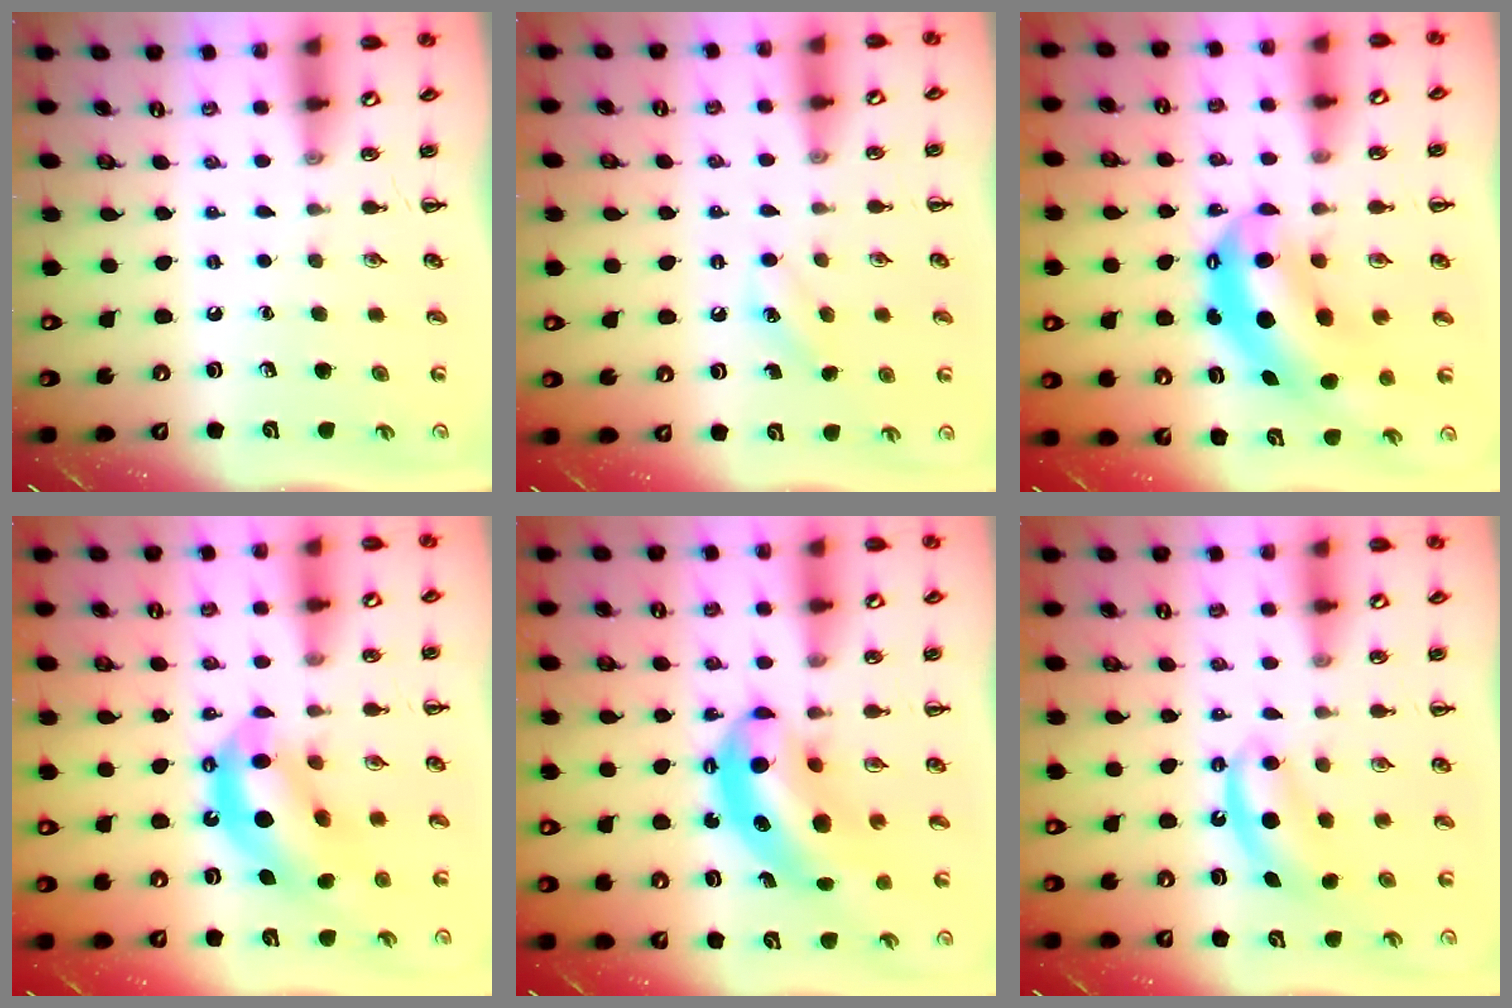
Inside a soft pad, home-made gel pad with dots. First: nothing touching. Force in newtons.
{"total": 6.6, "press": 6.4, "slide": 1.8}
{"total": 9.4, "press": 9.2, "slide": 2.2}
{"total": 12.6, "press": 12.2, "slide": 3.4}
{"total": 11.3, "press": 10.9, "slide": 2.9}
{"total": 5.2, "press": 5.1, "slide": 1.3}